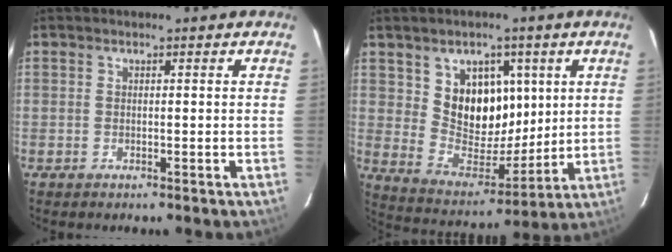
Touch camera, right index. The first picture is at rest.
{"total": 13.3, "force": [4.7, 9.8, 7.6], "torque": [-0.135, -0.001, 0.102]}